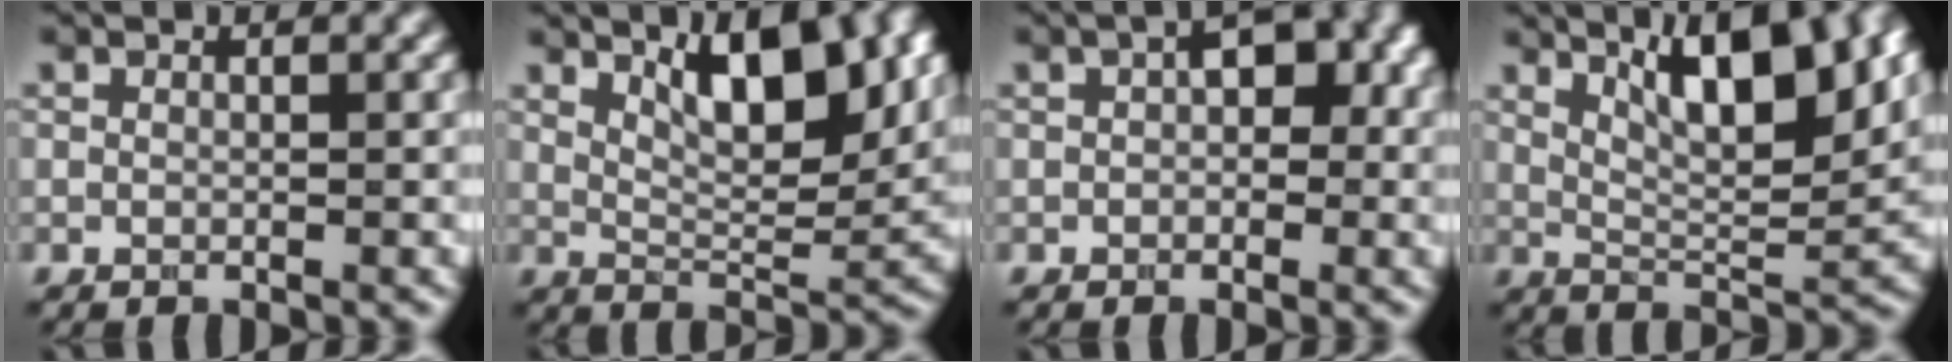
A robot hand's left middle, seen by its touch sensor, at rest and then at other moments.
{"total": 7.4, "force": [3.6, 2.6, 5.9], "torque": [-0.091, -0.006, 0.060]}
{"total": 4.3, "force": [0.8, 2.5, 3.4], "torque": [-0.038, 0.010, 0.002]}
{"total": 9.5, "force": [4.6, 2.9, 7.8], "torque": [-0.109, 0.006, 0.077]}